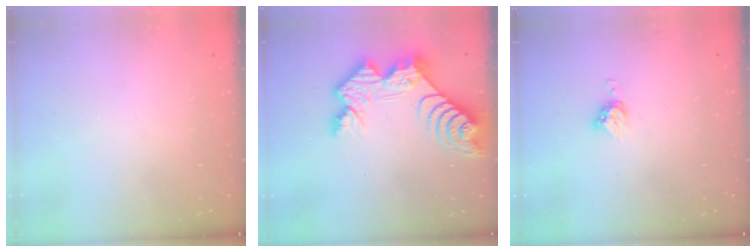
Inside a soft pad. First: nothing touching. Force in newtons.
{"total": 13.9, "press": 13.9, "slide": 1.0}
{"total": 5.1, "press": 5.1, "slide": 0.7}